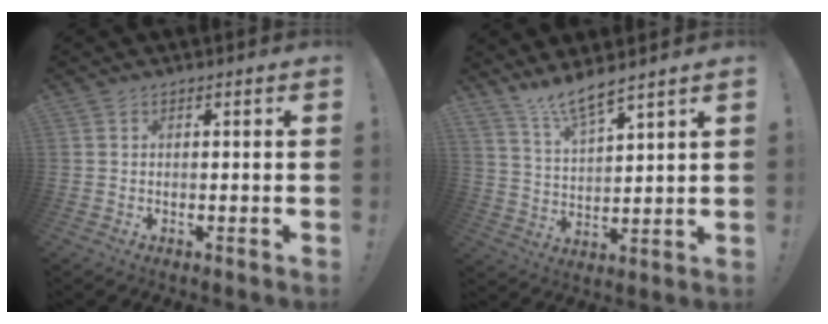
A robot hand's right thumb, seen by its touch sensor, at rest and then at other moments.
{"total": 8.1, "force": [7.2, 1.0, 3.4], "torque": [-0.079, -0.044, 0.135]}